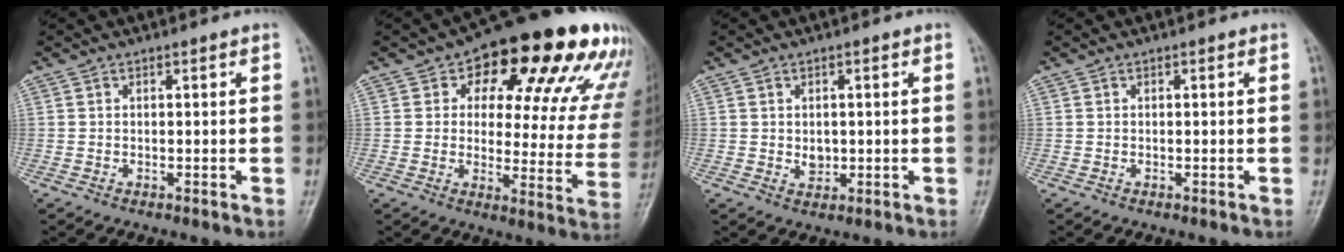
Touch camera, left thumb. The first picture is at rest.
{"total": 24.2, "force": [12.4, 11.7, 17.1], "torque": [-0.172, -0.012, 0.154]}
{"total": 2.4, "force": [0.1, 2.0, 1.4], "torque": [-0.011, -0.002, 0.006]}
{"total": 0.0}